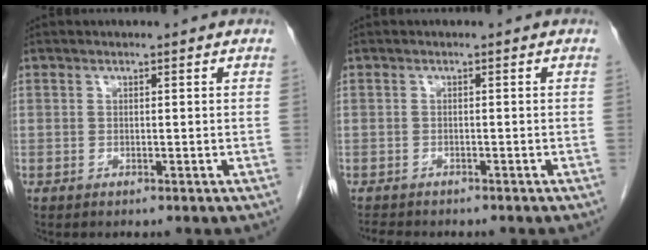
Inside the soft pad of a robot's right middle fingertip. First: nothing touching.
{"total": 3.1, "force": [-2.8, 0.9, 1.1], "torque": [-0.022, -0.009, -0.039]}